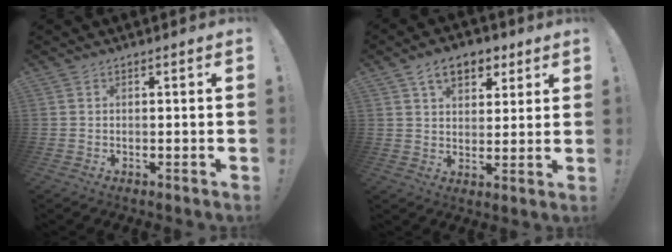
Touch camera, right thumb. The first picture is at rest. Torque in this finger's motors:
{"motor_torque": [0.56, 1.20, 0.13, 0.00, 0.01]}